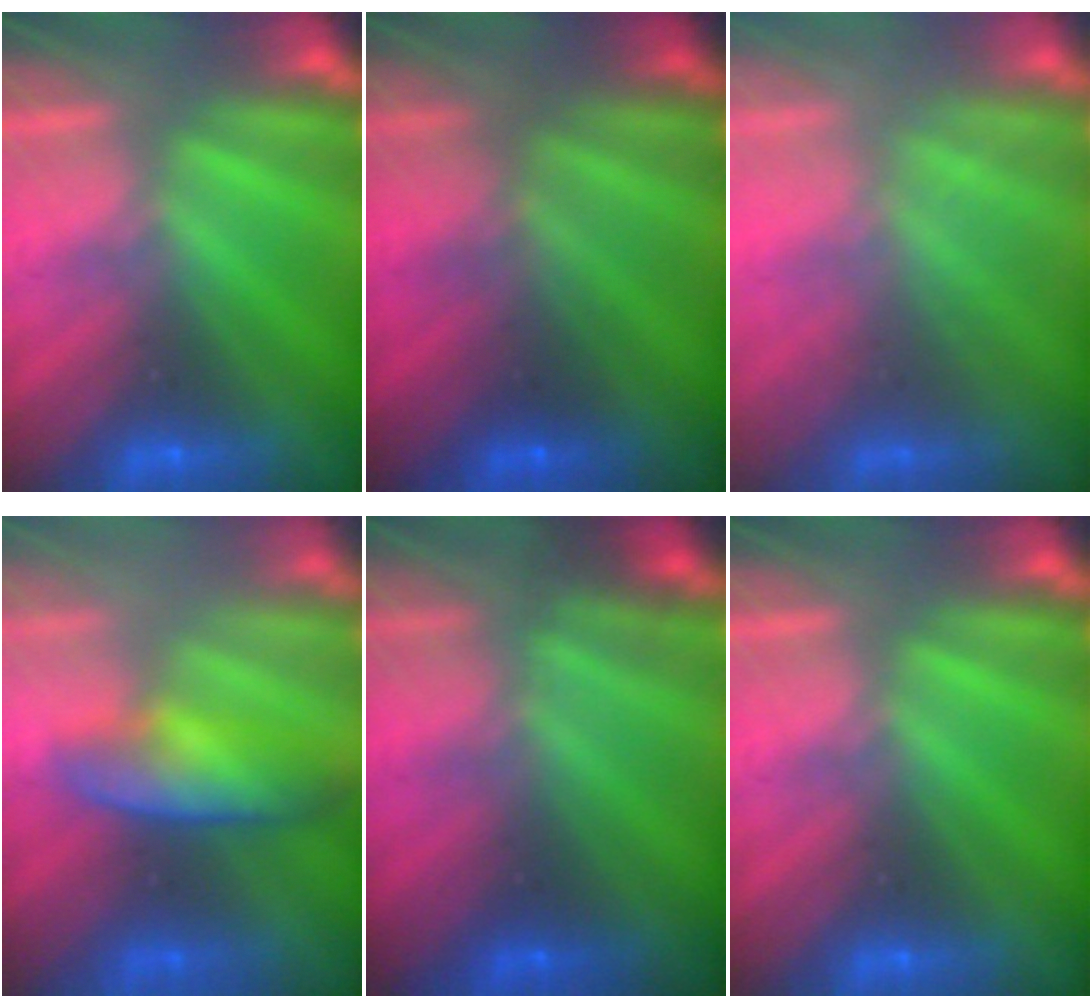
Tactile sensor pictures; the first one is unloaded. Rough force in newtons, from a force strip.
{"total": 2.0}
{"total": 1.8}
{"total": 3.4}
{"total": 4.6}
{"total": 0.0}